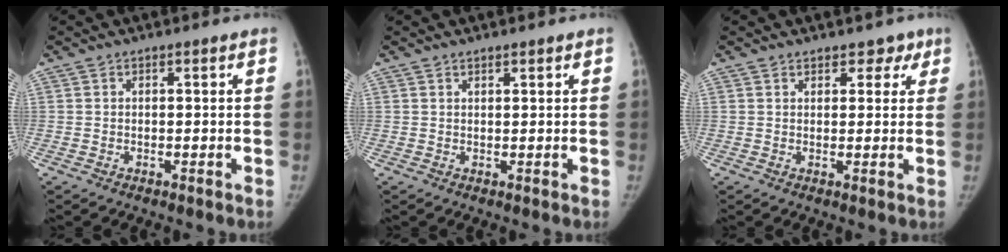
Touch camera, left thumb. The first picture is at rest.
{"total": 1.1, "force": [0.9, 0.3, 0.5], "torque": [-0.006, -0.005, 0.016]}
{"total": 3.5, "force": [2.5, 2.3, 1.1], "torque": [0.019, -0.010, 0.030]}